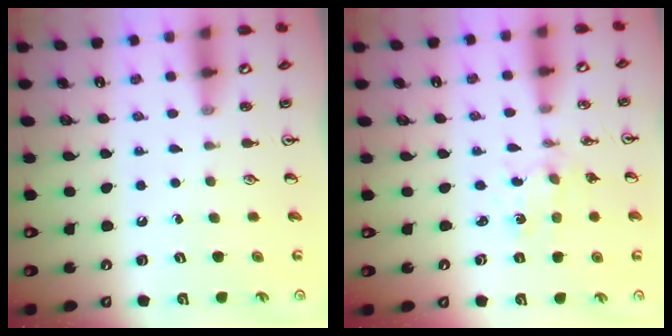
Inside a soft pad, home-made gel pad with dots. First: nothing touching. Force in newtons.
{"total": 1.5, "press": 1.5, "slide": 0.3}